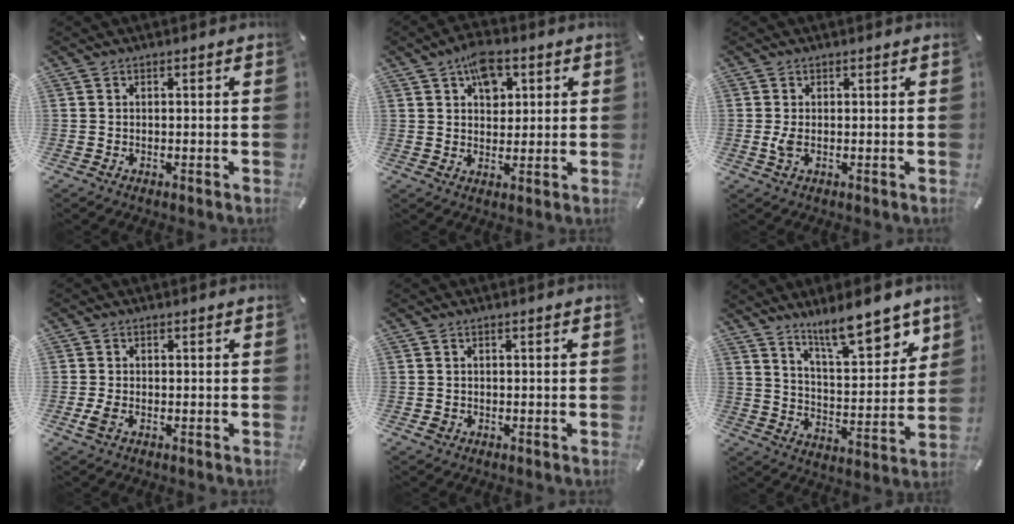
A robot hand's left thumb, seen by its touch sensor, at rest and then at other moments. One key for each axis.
{"total": 7.6, "fx": 3.7, "fy": 5.1, "fz": 4.3, "tx": -0.048, "ty": -0.010, "tz": 0.060}
{"total": 2.3, "fx": 0.1, "fy": 0.9, "fz": 2.1, "tx": -0.047, "ty": -0.003, "tz": 0.000}
{"total": 2.1, "fx": -0.5, "fy": 1.3, "fz": 1.5, "tx": -0.041, "ty": -0.004, "tz": -0.011}
{"total": 0.9, "fx": 0.0, "fy": 0.8, "fz": 0.4, "tx": -0.009, "ty": 0.003, "tz": -0.001}
{"total": 13.4, "fx": 10.9, "fy": 3.8, "fz": 6.7, "tx": -0.100, "ty": -0.076, "tz": 0.188}